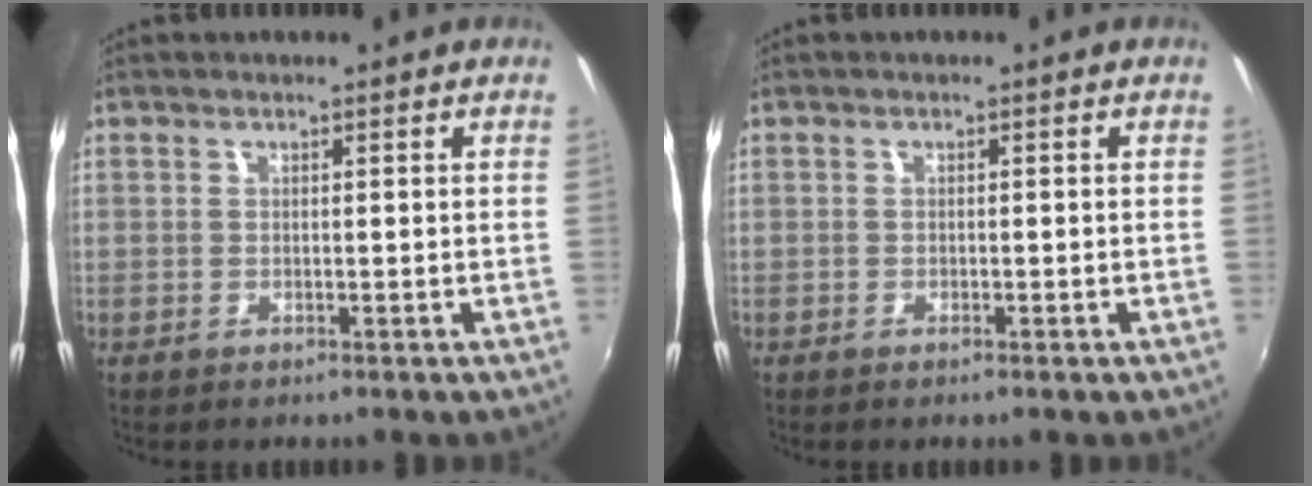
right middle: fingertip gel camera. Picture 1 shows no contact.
{"total": 0.5, "force": [-0.4, 0.1, 0.2], "torque": [-0.005, -0.002, -0.010]}